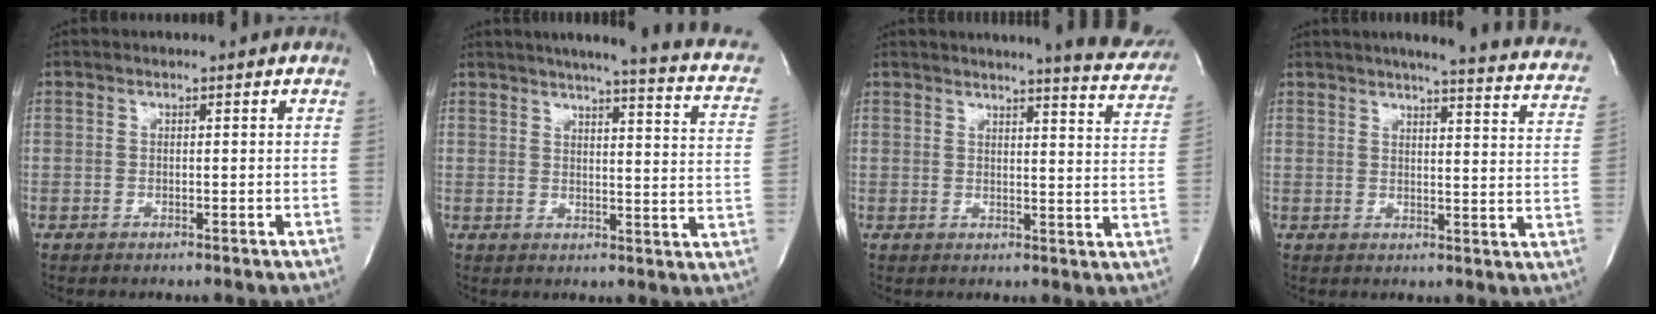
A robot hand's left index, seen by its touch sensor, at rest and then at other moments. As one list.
[{"total": 16.8, "force": [13.0, 1.8, 10.5], "torque": [-0.142, -0.016, 0.136]}, {"total": 11.3, "force": [10.6, 0.4, 3.8], "torque": [-0.037, -0.060, 0.099]}, {"total": 18.9, "force": [16.4, 1.5, 9.3], "torque": [-0.120, -0.045, 0.173]}]